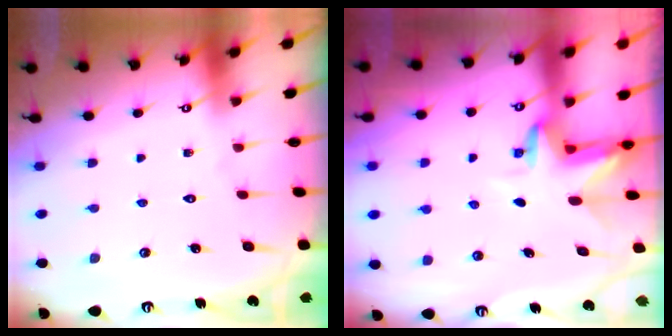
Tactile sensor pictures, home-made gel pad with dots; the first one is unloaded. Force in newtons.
{"total": 3.3, "press": 3.3, "slide": 0.2}